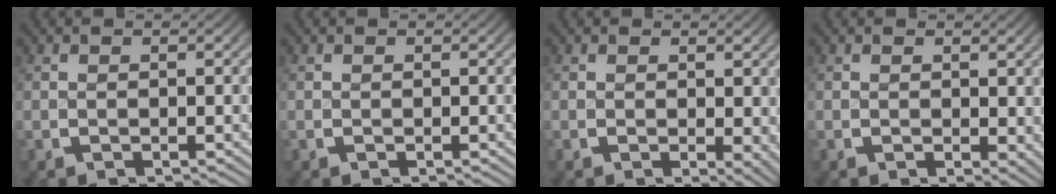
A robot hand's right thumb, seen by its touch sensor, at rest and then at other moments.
{"total": 0.0}
{"total": 2.1, "force": [0.3, 1.1, 1.8], "torque": [-0.008, -0.006, 0.006]}
{"total": 1.4, "force": [0.5, 0.8, 1.0], "torque": [-0.002, -0.006, 0.012]}